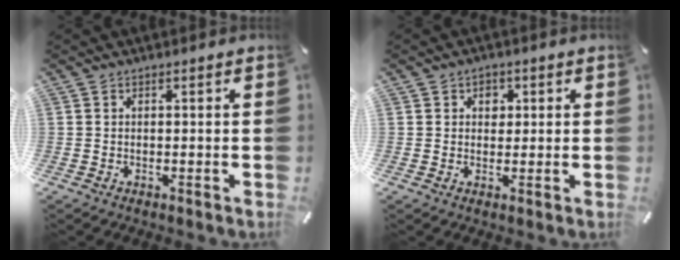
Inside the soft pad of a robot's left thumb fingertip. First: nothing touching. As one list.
[{"total": 2.6, "force": [0.6, 2.3, 1.1], "torque": [-0.001, -0.003, 0.003]}]